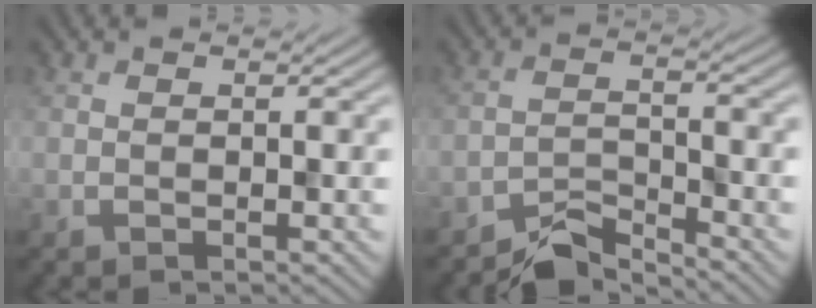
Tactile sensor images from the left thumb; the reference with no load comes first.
{"total": 4.4, "force": [-4.1, 0.7, 1.3], "torque": [-0.023, -0.001, -0.086]}